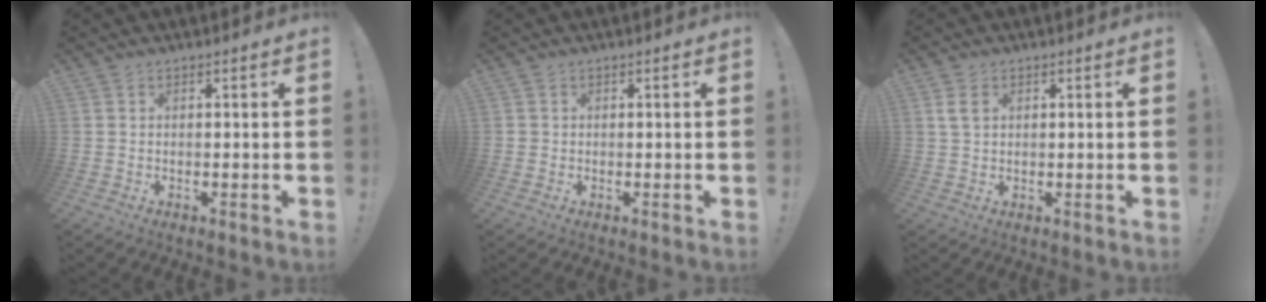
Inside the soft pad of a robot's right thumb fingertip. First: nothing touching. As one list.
[{"total": 1.0, "force": [0.0, 0.9, 0.1], "torque": [-0.008, 0.005, 0.001]}, {"total": 3.3, "force": [1.5, 2.0, 2.2], "torque": [-0.030, -0.002, 0.025]}]